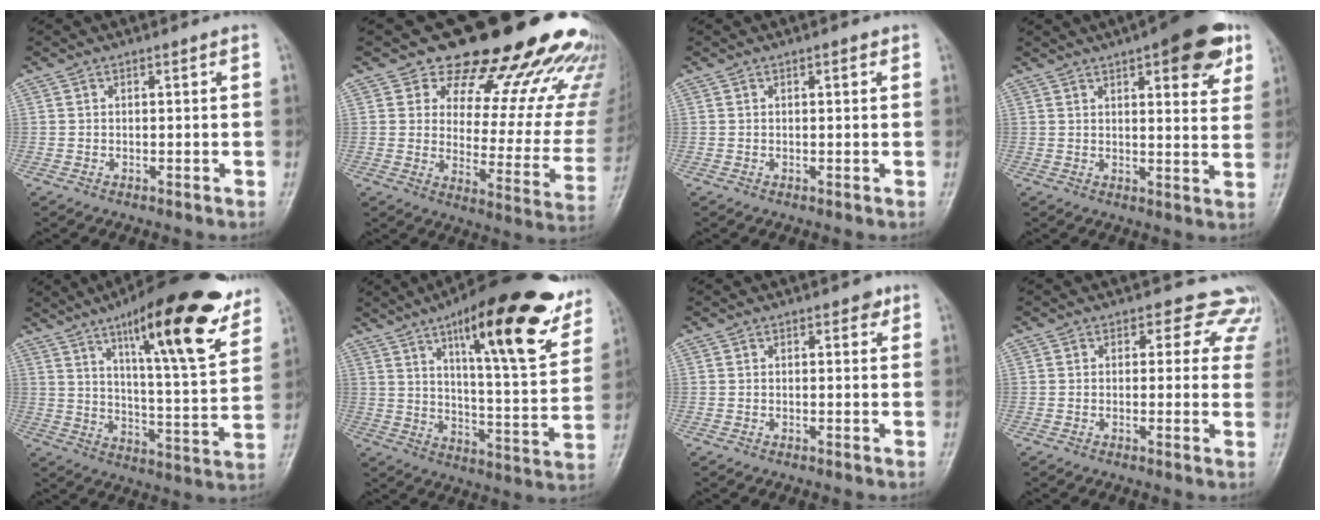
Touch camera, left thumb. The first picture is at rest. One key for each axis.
{"total": 25.7, "fx": 21.3, "fy": 9.3, "fz": 11.0, "tx": -0.099, "ty": -0.137, "tz": 0.264}
{"total": 1.0, "fx": 0.5, "fy": 0.4, "fz": 0.7, "tx": -0.008, "ty": 0.001, "tz": 0.004}
{"total": 13.7, "fx": 7.4, "fy": 4.6, "fz": 10.5, "tx": -0.101, "ty": -0.022, "tz": 0.093}
{"total": 23.2, "fx": 14.2, "fy": 5.1, "fz": 17.6, "tx": -0.230, "ty": -0.056, "tz": 0.215}
{"total": 26.0, "fx": 14.8, "fy": 6.8, "fz": 20.3, "tx": -0.260, "ty": -0.048, "tz": 0.219}
{"total": 1.3, "fx": 0.7, "fy": 0.9, "fz": 0.7, "tx": 0.004, "ty": -0.001, "tz": 0.004}
{"total": 7.4, "fx": 5.3, "fy": 4.8, "fz": 1.6, "tx": 0.035, "ty": -0.015, "tz": 0.031}